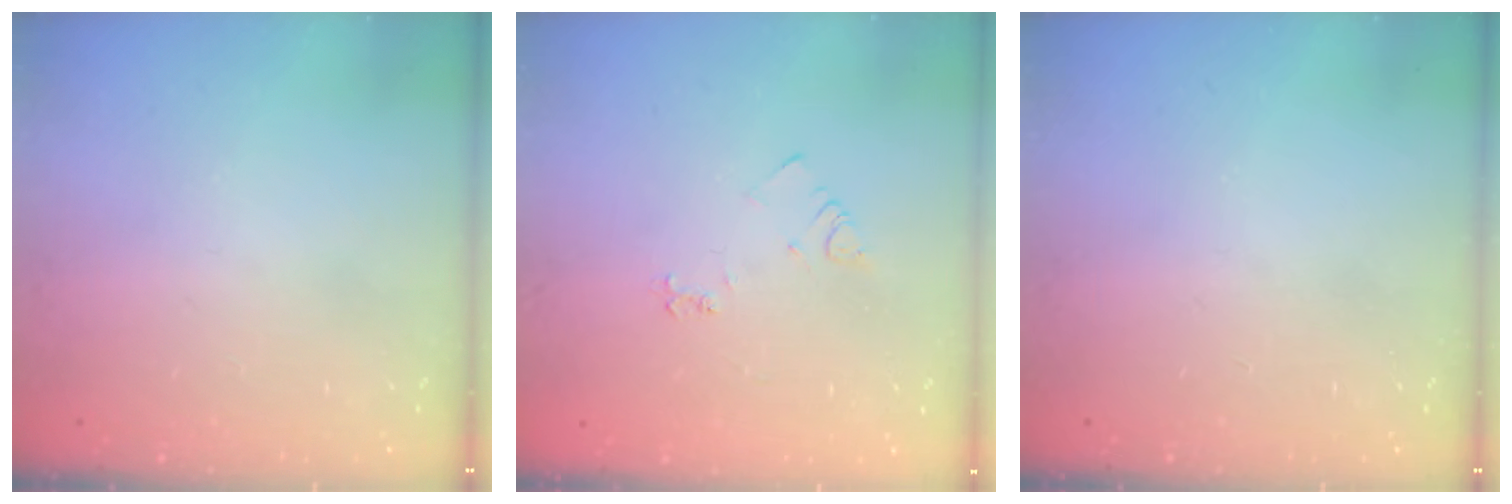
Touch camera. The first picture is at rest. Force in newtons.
{"total": 4.0, "press": 3.9, "slide": 0.6}
{"total": 0.0}